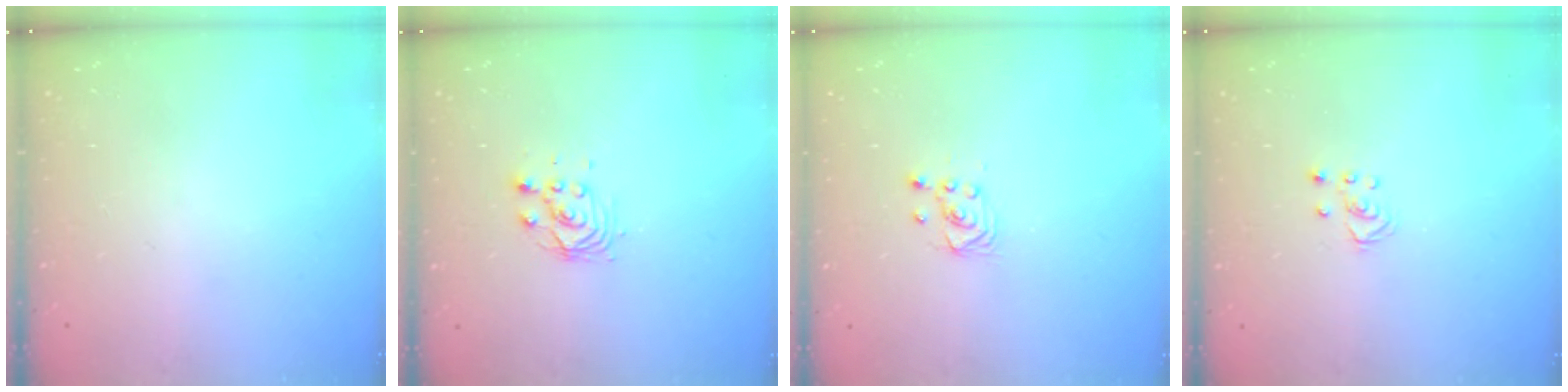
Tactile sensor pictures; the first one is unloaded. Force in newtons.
{"total": 4.4, "press": 4.4, "slide": 0.2}
{"total": 2.5, "press": 2.2, "slide": 1.1}
{"total": 2.5, "press": 2.5, "slide": 0.2}